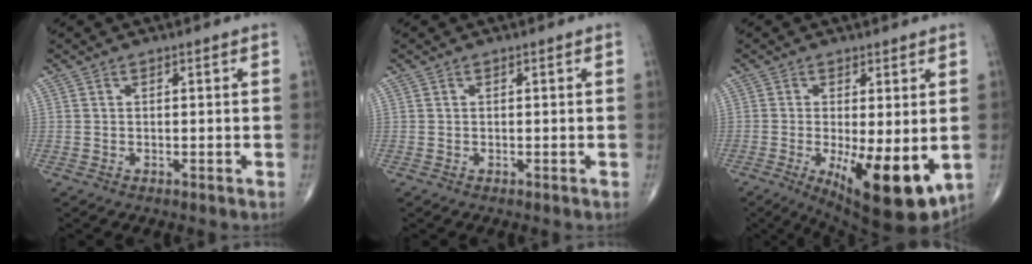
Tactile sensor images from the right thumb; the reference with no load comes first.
{"total": 0.0}
{"total": 14.4, "force": [-3.4, 5.0, 13.1], "torque": [-0.188, -0.027, -0.034]}